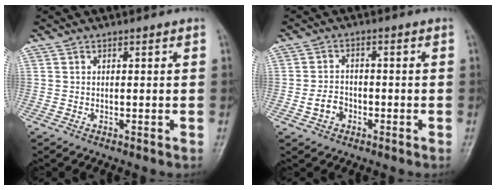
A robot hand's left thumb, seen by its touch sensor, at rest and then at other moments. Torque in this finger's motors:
{"motor_torque": [-0.42, 0.45, -0.09, 0.05, -0.05]}